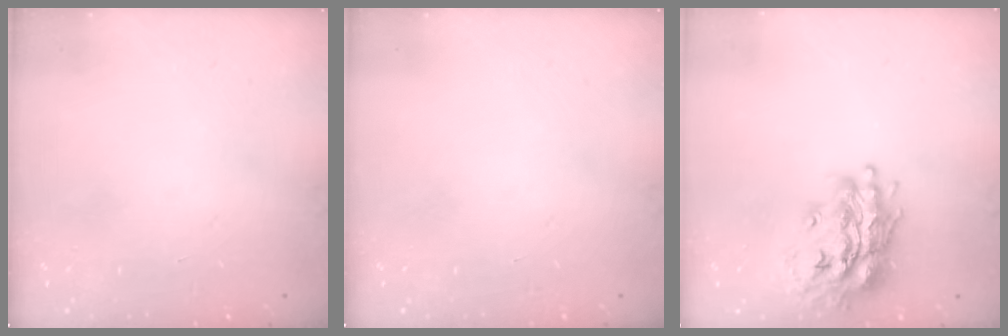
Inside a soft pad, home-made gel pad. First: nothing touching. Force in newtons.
{"total": 0.0}
{"total": 18.7, "press": 18.7, "slide": 1.8}